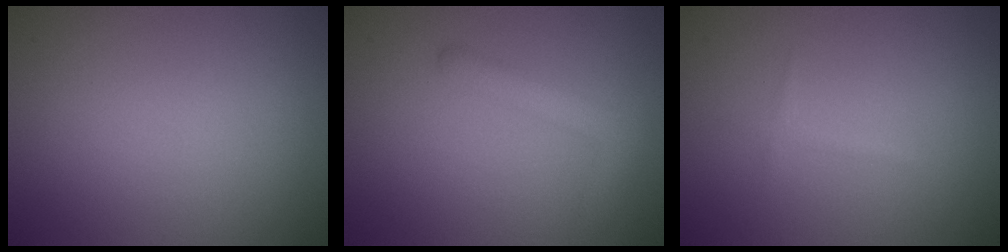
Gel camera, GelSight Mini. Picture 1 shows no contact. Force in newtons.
{"total": 2.0, "press": 2.0, "slide": 0.2}
{"total": 0.7, "press": 0.7, "slide": 0.1}